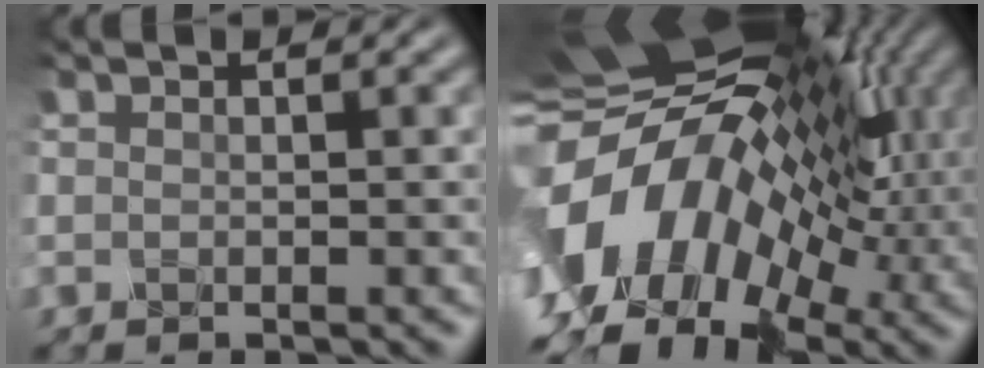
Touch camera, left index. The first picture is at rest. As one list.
[{"total": 16.7, "force": [0.0, 12.6, 10.9], "torque": [-0.210, 0.003, 0.006]}]